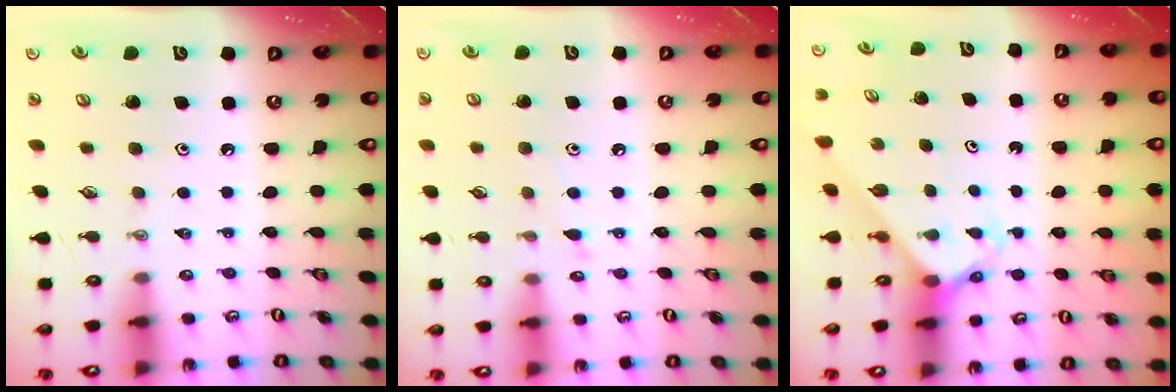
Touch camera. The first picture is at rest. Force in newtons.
{"total": 5.3, "press": 5.2, "slide": 0.7}
{"total": 2.7, "press": 2.7, "slide": 0.1}